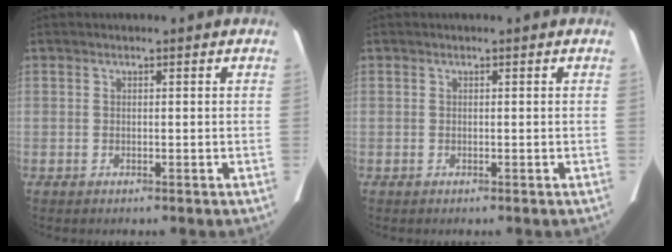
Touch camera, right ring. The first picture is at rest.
{"total": 0.0}